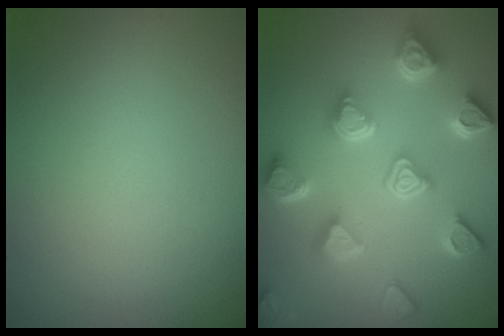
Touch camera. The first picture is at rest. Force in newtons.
{"total": 7.0, "press": 5.6, "slide": 4.1}